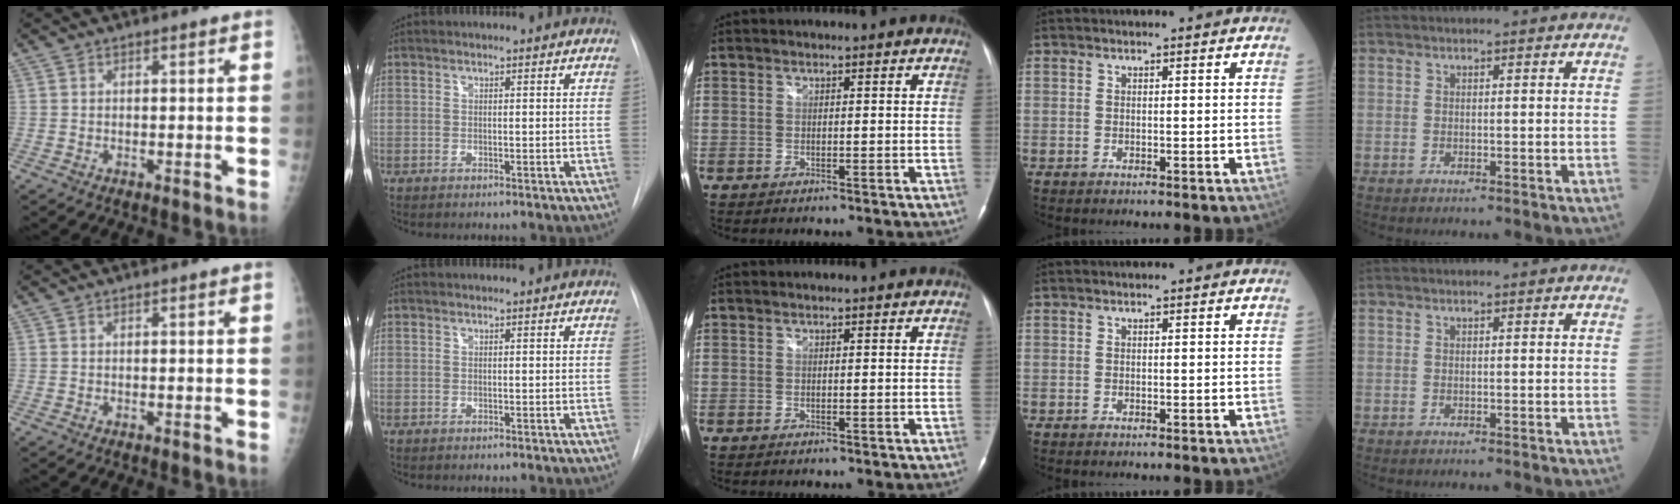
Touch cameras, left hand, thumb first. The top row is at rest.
{}